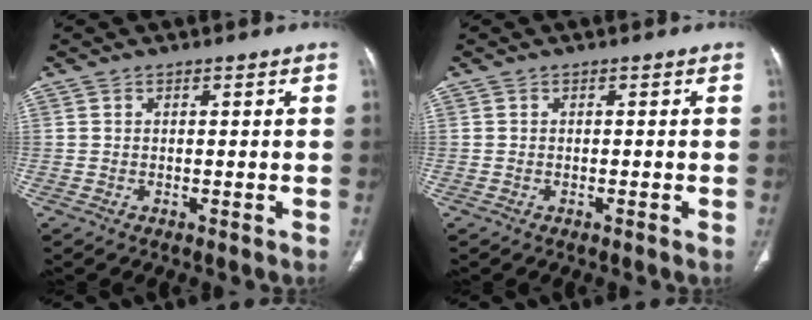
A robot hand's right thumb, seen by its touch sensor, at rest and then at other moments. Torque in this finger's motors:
{"motor_torque": [0.27, 0.05, 0.22, 0.06, 0.04]}